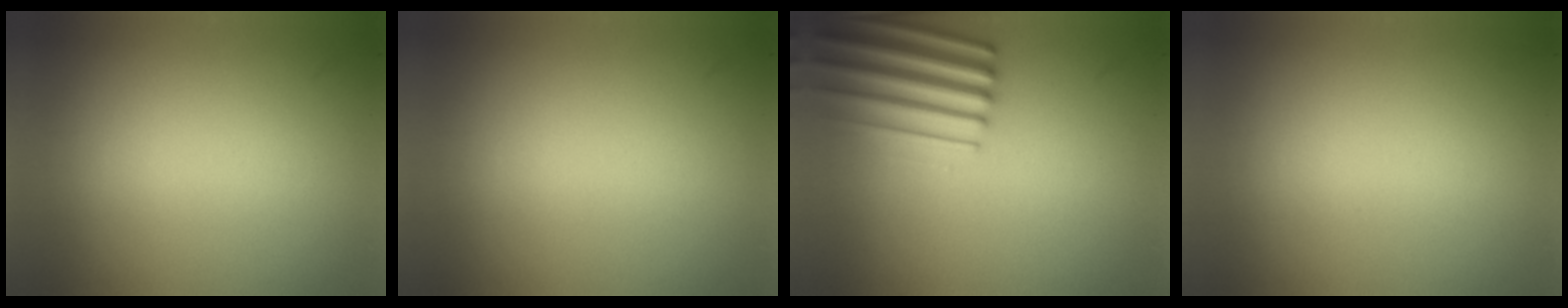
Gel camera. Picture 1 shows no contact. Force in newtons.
{"total": 0.0}
{"total": 5.0}
{"total": 0.0}